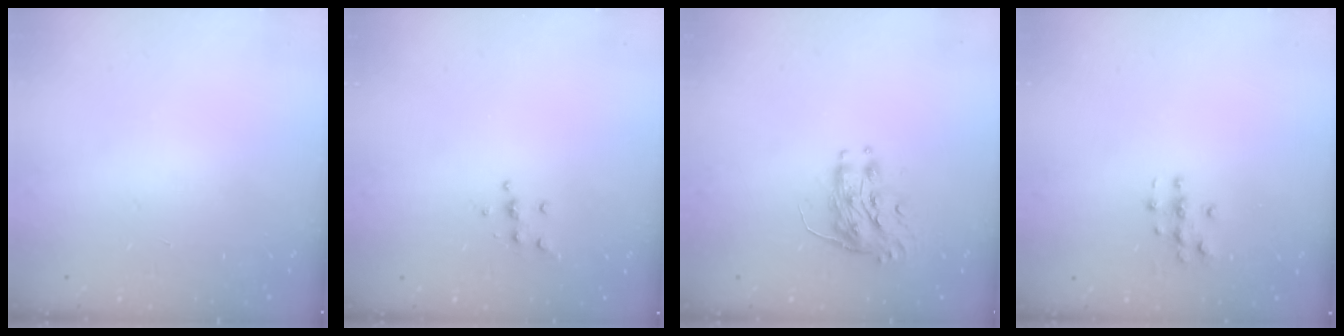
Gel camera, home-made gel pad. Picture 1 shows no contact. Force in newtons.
{"total": 4.2, "press": 4.2, "slide": 0.4}
{"total": 8.2, "press": 8.2, "slide": 0.3}
{"total": 3.0, "press": 3.0, "slide": 0.1}